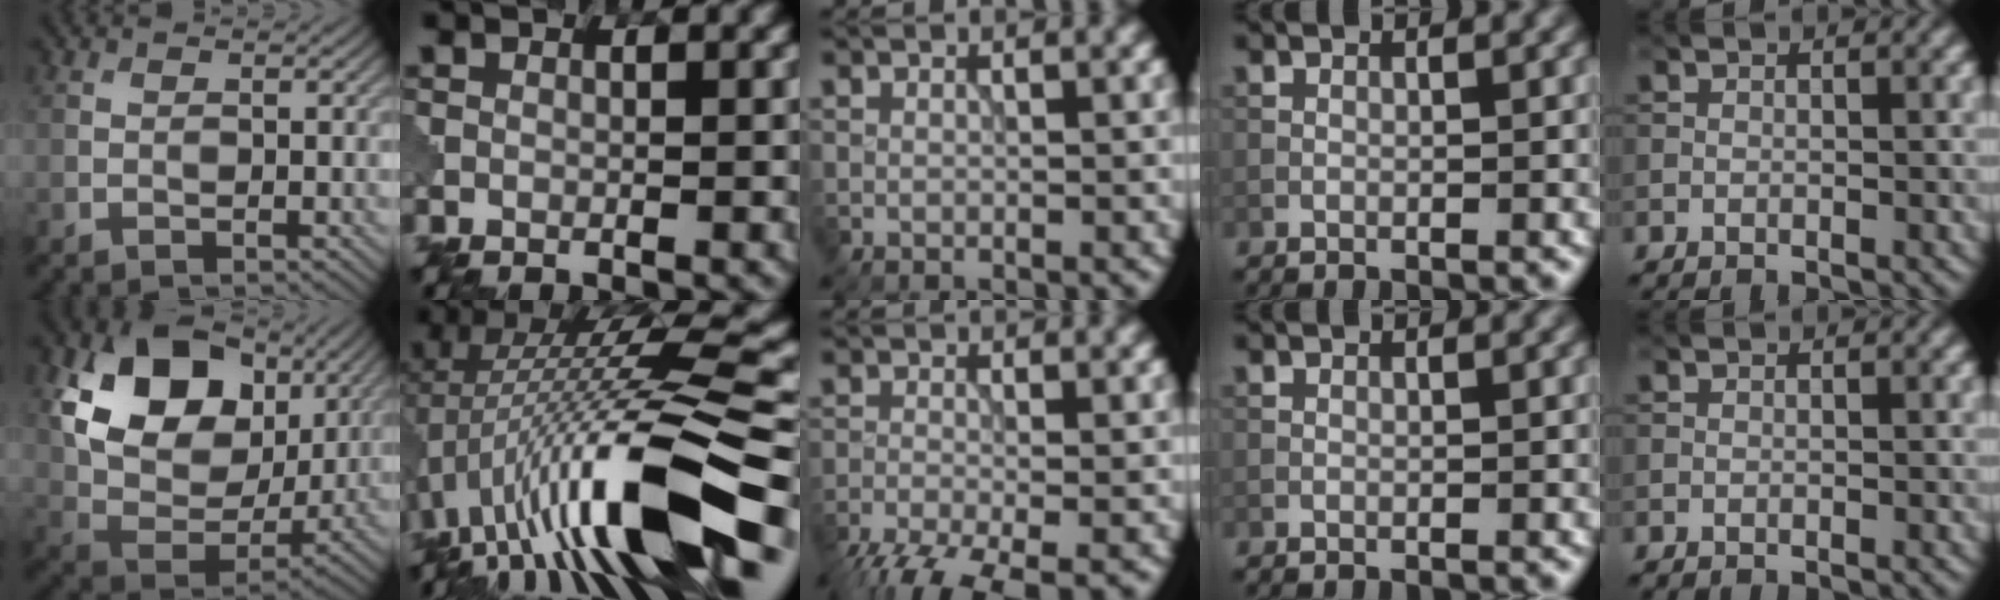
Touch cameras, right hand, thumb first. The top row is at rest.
{"thumb": {"total": 15.3, "force": [5.8, 10.7, 9.4], "torque": [-0.182, -0.004, 0.105]}, "index": {"total": 14.1, "force": [-2.3, 3.8, 13.4], "torque": [-0.233, 0.018, -0.032]}, "middle": {"total": 7.1, "force": [-5.0, 2.0, 4.6], "torque": [-0.091, -0.036, -0.093]}}